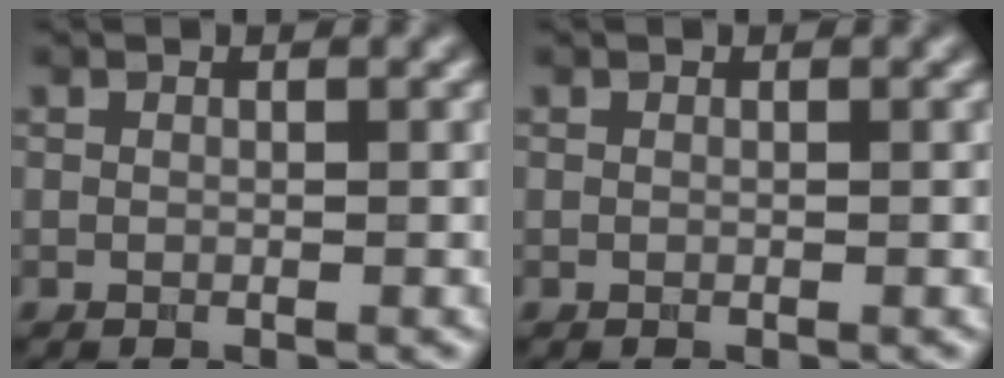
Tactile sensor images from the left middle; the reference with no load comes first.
{"total": 0.0}